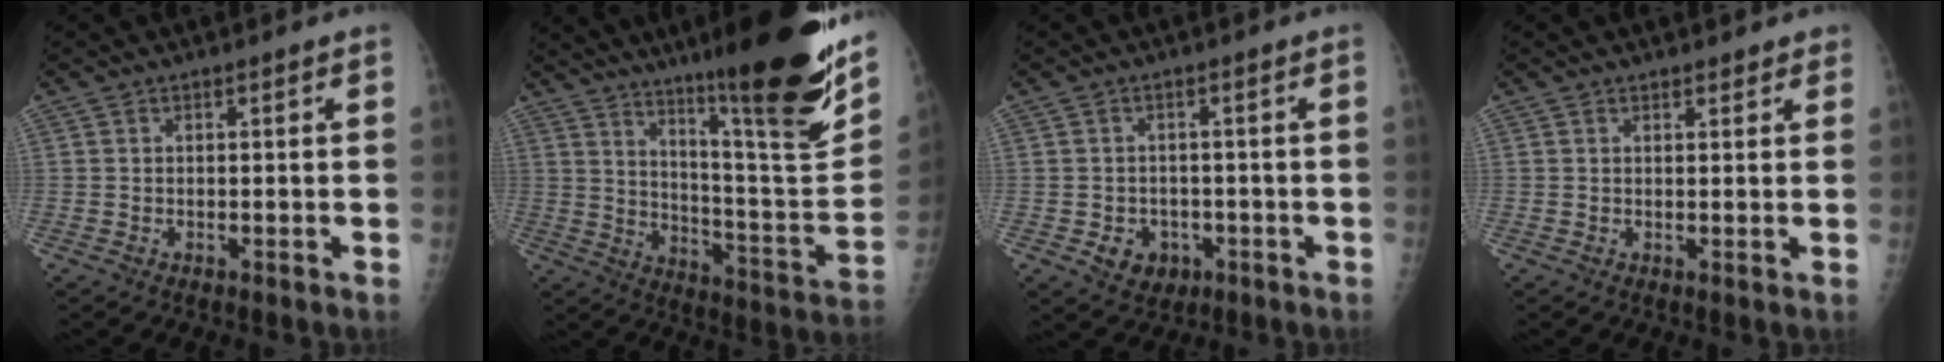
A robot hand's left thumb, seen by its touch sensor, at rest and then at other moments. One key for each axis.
{"total": 26.0, "fx": 16.7, "fy": 3.5, "fz": 19.6, "tx": -0.271, "ty": -0.085, "tz": 0.255}
{"total": 4.8, "fx": -1.6, "fy": 4.1, "fz": 2.0, "tx": -0.010, "ty": 0.006, "tz": -0.012}
{"total": 1.5, "fx": 1.3, "fy": 0.7, "fz": 0.4, "tx": 0.008, "ty": -0.005, "tz": 0.013}